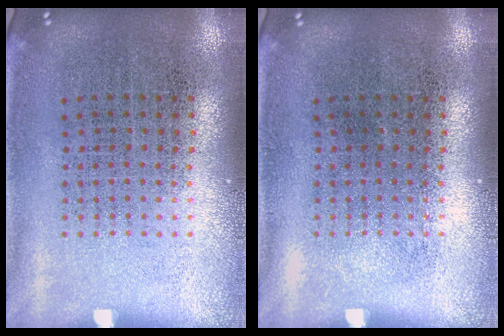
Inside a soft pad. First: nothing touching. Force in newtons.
{"total": 0.0}